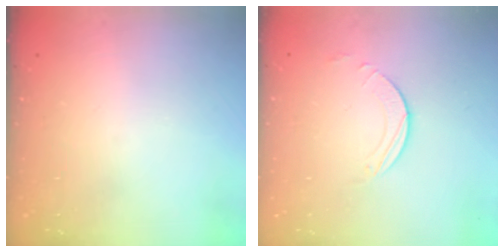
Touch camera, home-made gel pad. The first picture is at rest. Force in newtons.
{"total": 3.2, "press": 3.2, "slide": 0.3}